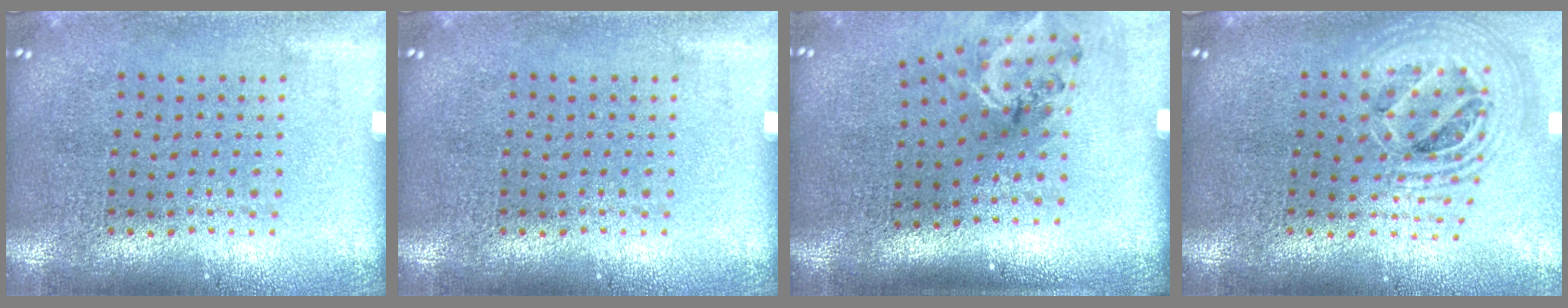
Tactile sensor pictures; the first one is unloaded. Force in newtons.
{"total": 0.0}
{"total": 1.4, "press": 1.1, "slide": 0.9}
{"total": 2.2, "press": 1.7, "slide": 1.4}